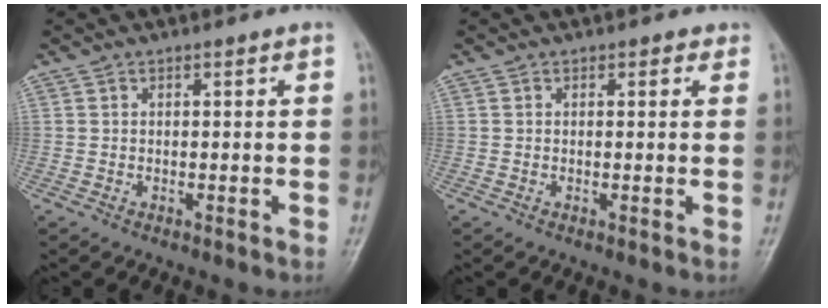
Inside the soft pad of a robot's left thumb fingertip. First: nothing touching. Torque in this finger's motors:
{"motor_torque": [-0.21, 0.03, -0.16, -0.02, 0.01]}